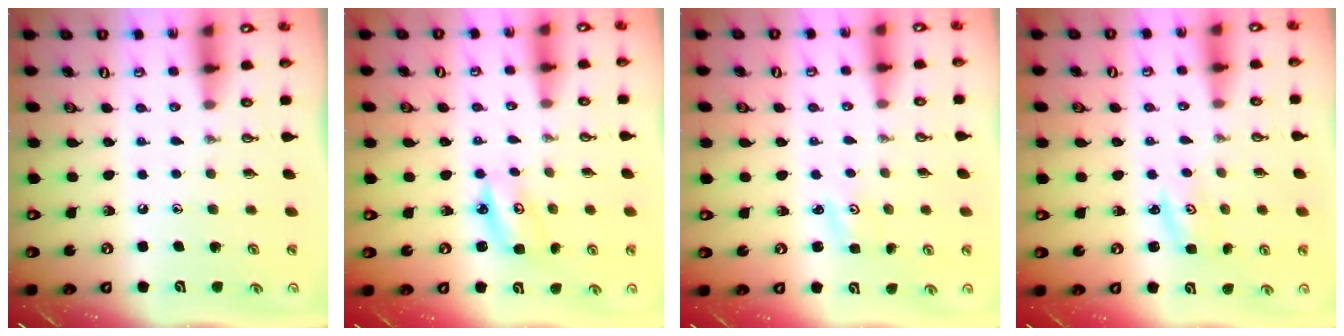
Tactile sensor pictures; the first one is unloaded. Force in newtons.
{"total": 3.9, "press": 3.9, "slide": 0.2}
{"total": 1.8, "press": 1.7, "slide": 0.3}
{"total": 2.0, "press": 2.0, "slide": 0.2}